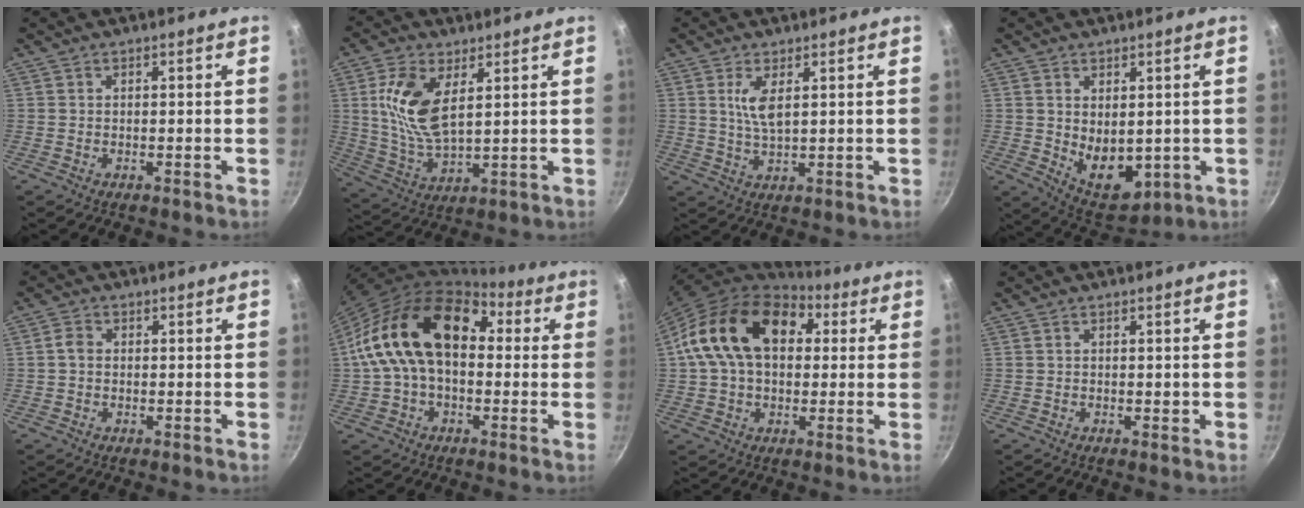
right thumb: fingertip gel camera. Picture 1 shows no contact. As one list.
[{"total": 12.4, "force": [3.7, 6.1, 10.1], "torque": [-0.202, -0.017, 0.080]}, {"total": 4.8, "force": [1.6, 1.8, 4.2], "torque": [-0.084, -0.014, 0.037]}, {"total": 9.4, "force": [0.4, 6.1, 7.2], "torque": [-0.085, -0.025, 0.030]}, {"total": 2.4, "force": [0.0, 1.9, 1.4], "torque": [-0.024, 0.009, -0.004]}, {"total": 19.5, "force": [2.0, 12.9, 14.5], "torque": [-0.230, 0.047, 0.021]}, {"total": 19.8, "force": [4.6, 13.2, 14.1], "torque": [-0.217, 0.026, 0.064]}, {"total": 0.8, "force": [0.0, 0.5, 0.6], "torque": [-0.005, 0.002, 0.001]}]